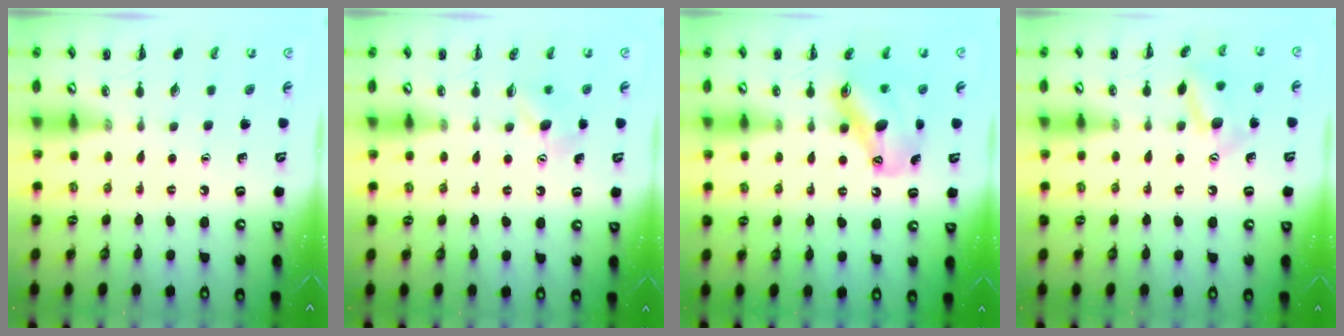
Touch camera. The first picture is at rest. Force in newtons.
{"total": 4.8, "press": 4.7, "slide": 1.1}
{"total": 11.7, "press": 11.2, "slide": 3.4}
{"total": 11.9, "press": 11.9, "slide": 0.7}